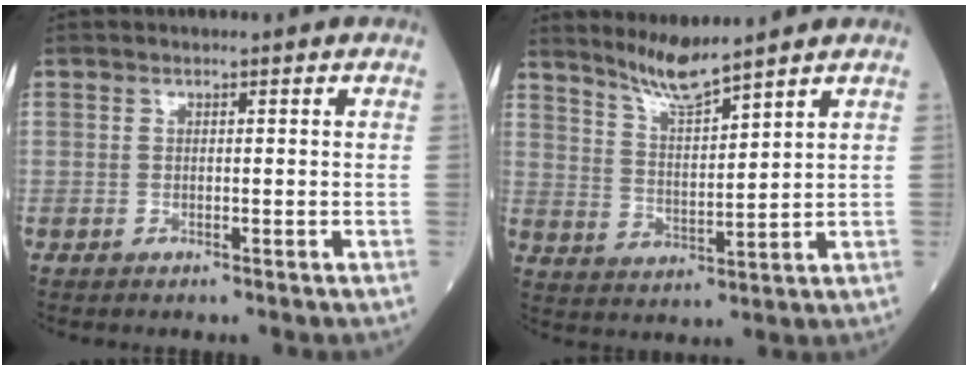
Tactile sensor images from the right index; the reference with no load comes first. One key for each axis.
{"total": 6.4, "fx": 5.8, "fy": -0.8, "fz": 2.6, "tx": -0.055, "ty": -0.017, "tz": 0.118}